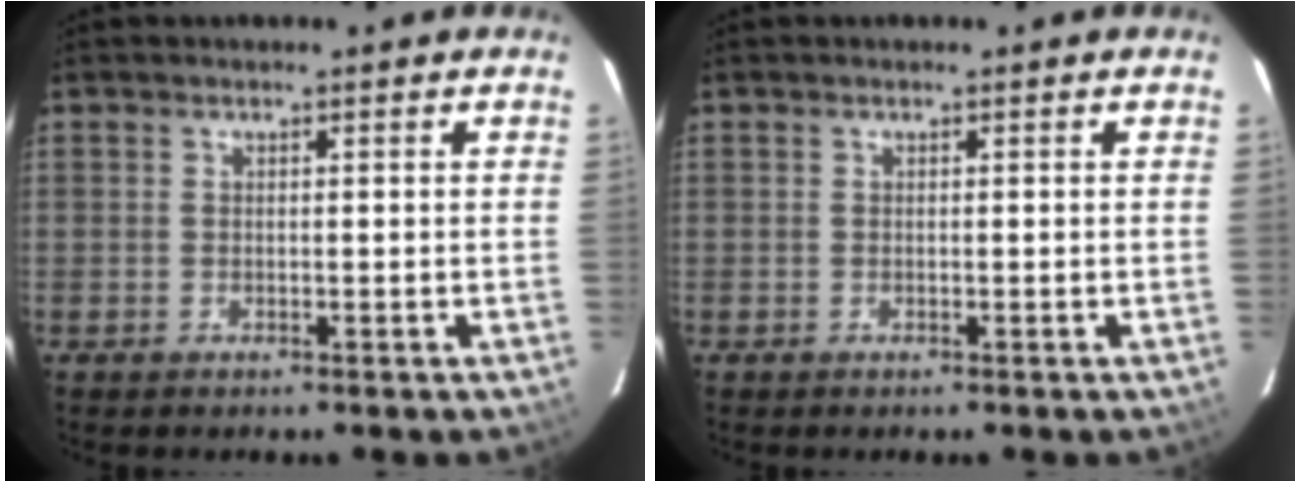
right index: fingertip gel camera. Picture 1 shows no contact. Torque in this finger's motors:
{"motor_torque": [0.01, -0.01, 0.00, 0.00]}